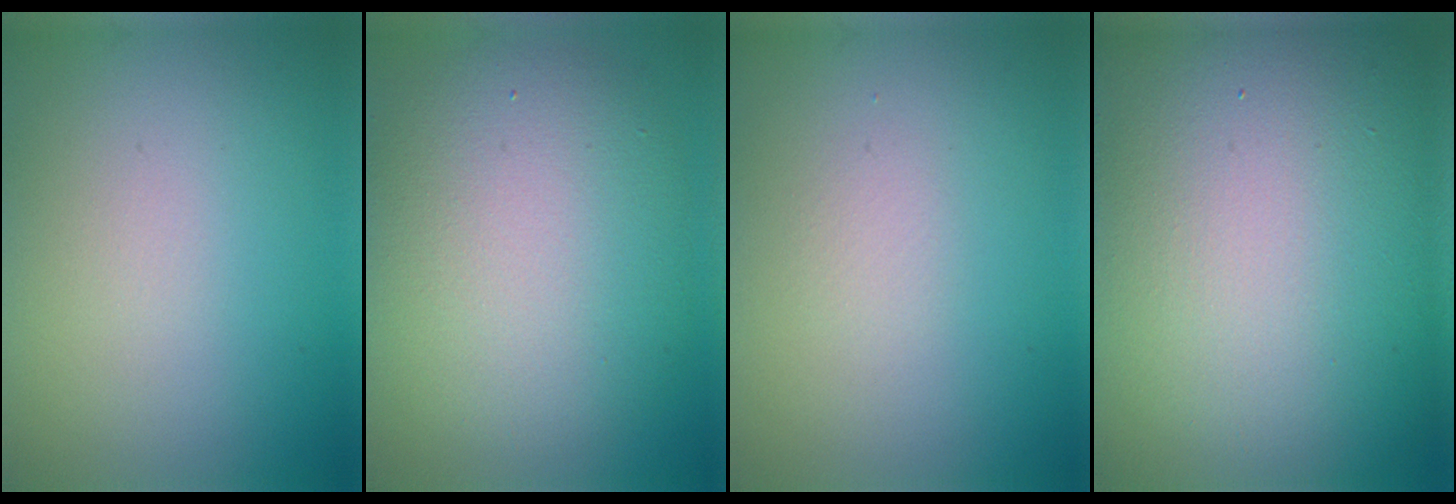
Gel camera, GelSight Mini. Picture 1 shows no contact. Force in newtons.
{"total": 10.2, "press": 10.2, "slide": 0.5}
{"total": 0.7, "press": 0.7, "slide": 0.0}
{"total": 22.9, "press": 22.8, "slide": 0.9}